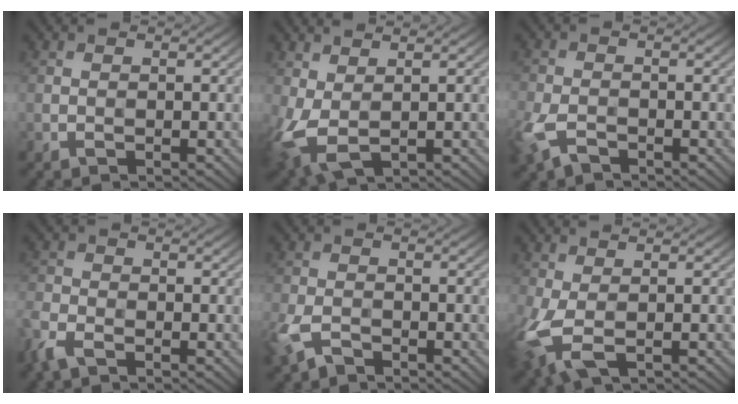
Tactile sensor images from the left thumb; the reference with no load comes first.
{"total": 6.0, "force": [0.0, 3.4, 5.0], "torque": [-0.126, -0.021, 0.010]}
{"total": 6.2, "force": [-3.2, 3.4, 4.0], "torque": [-0.102, -0.020, -0.064]}
{"total": 4.1, "force": [-3.0, 1.8, 2.1], "torque": [-0.059, -0.014, -0.067]}
{"total": 5.5, "force": [-3.2, 3.0, 3.3], "torque": [-0.081, -0.014, -0.067]}
{"total": 6.8, "force": [-1.8, 3.7, 5.4], "torque": [-0.138, -0.025, -0.023]}